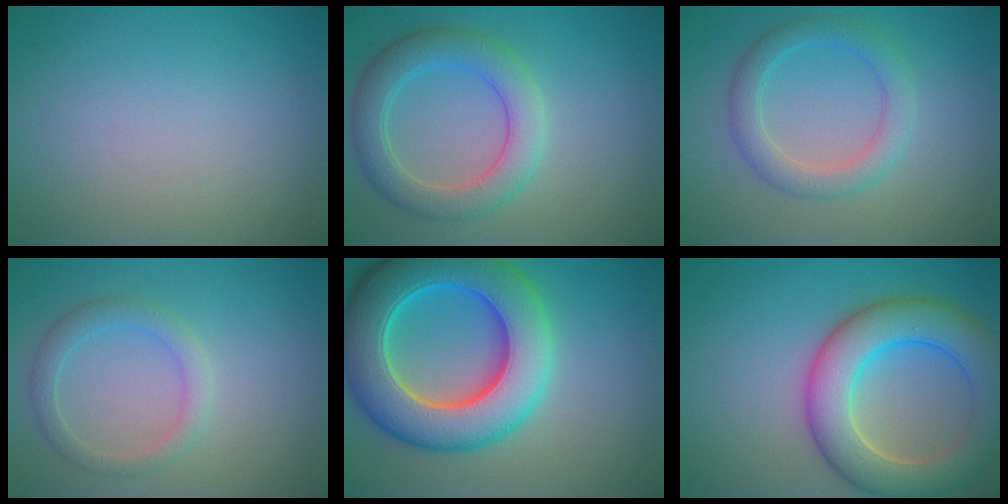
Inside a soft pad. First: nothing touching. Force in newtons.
{"total": 4.9, "press": 4.9, "slide": 0.4}
{"total": 3.2, "press": 3.2, "slide": 0.2}
{"total": 2.4, "press": 2.4, "slide": 0.1}
{"total": 11.7, "press": 11.7, "slide": 0.2}
{"total": 8.6, "press": 8.6, "slide": 0.5}